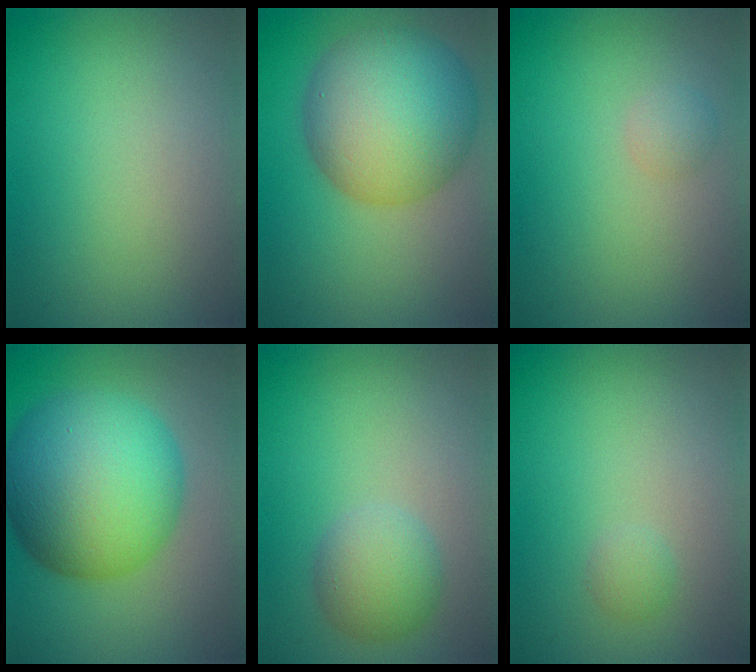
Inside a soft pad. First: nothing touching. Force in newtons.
{"total": 10.5, "press": 10.5, "slide": 0.3}
{"total": 1.0, "press": 1.0, "slide": 0.1}
{"total": 13.3, "press": 13.3, "slide": 0.1}
{"total": 3.2, "press": 3.2, "slide": 0.3}
{"total": 0.8, "press": 0.8, "slide": 0.1}